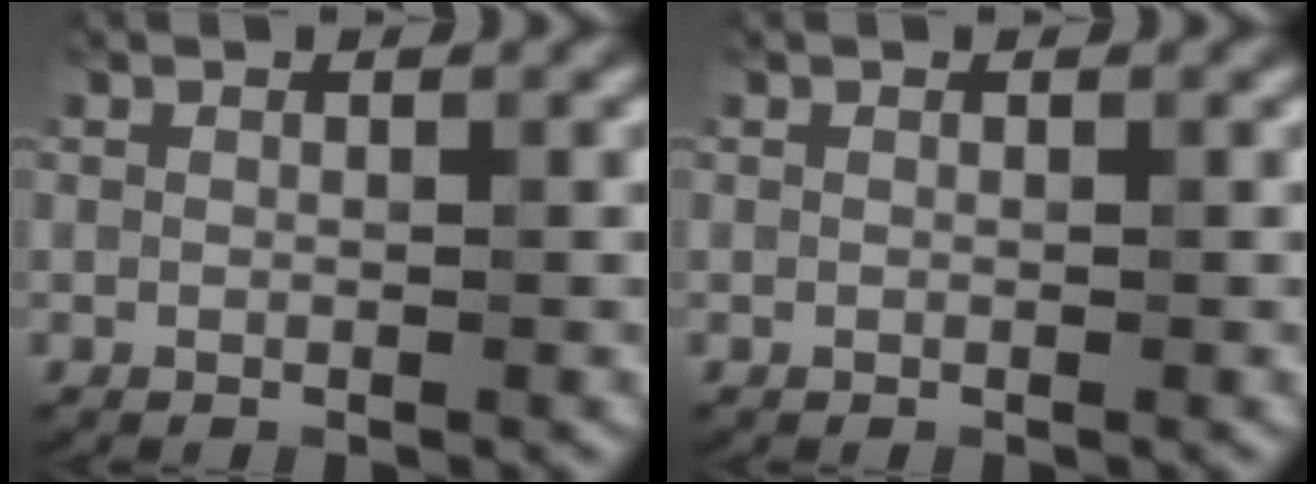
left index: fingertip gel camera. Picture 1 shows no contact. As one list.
[{"total": 0.0}]